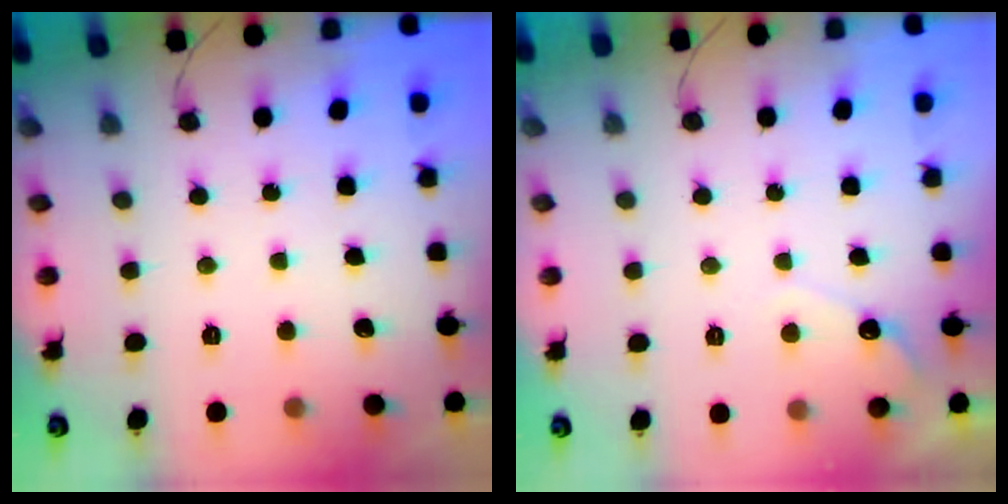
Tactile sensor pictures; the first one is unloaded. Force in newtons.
{"total": 3.8, "press": 3.7, "slide": 0.3}